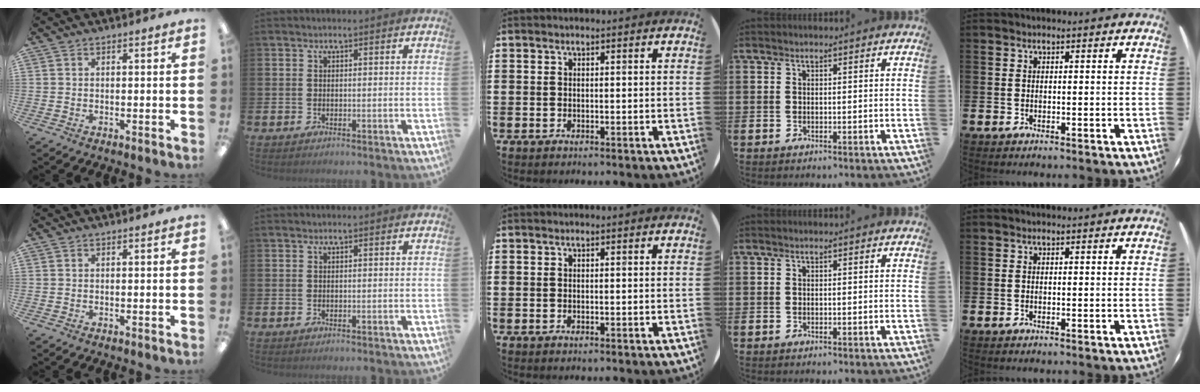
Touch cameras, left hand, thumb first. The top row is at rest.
{}